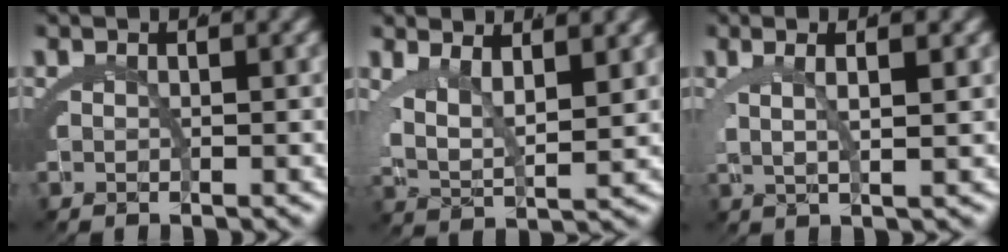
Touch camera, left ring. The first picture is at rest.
{"total": 5.7, "force": [0.9, 4.1, 3.8], "torque": [-0.083, -0.008, 0.007]}
{"total": 4.3, "force": [1.1, 2.1, 3.5], "torque": [-0.050, 0.016, 0.008]}